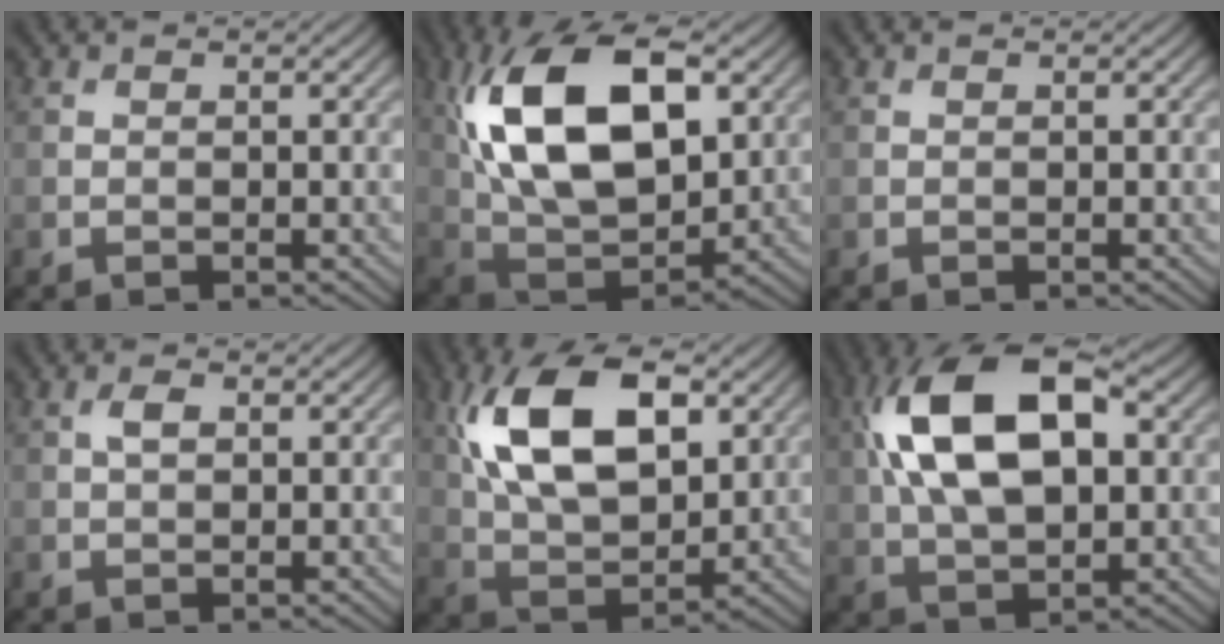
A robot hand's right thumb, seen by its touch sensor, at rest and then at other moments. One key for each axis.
{"total": 17.8, "fx": 5.0, "fy": 9.7, "fz": 14.1, "tx": -0.282, "ty": 0.022, "tz": 0.083}
{"total": 0.0}
{"total": 1.6, "fx": 0.4, "fy": 0.8, "fz": 1.3, "tx": -0.027, "ty": 0.003, "tz": 0.006}
{"total": 14.8, "fx": 5.0, "fy": 7.8, "fz": 11.5, "tx": -0.235, "ty": 0.009, "tz": 0.092}
{"total": 15.8, "fx": 3.6, "fy": 8.3, "fz": 12.9, "tx": -0.248, "ty": 0.027, "tz": 0.052}